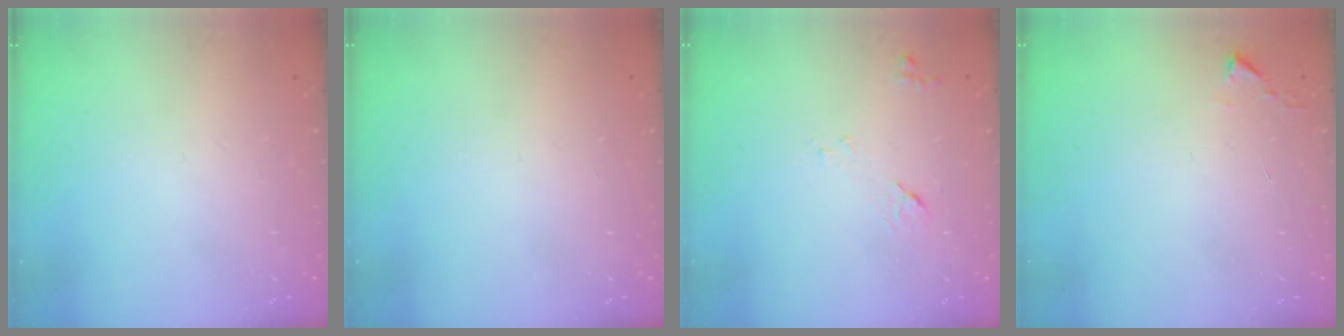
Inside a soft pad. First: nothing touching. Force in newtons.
{"total": 0.0}
{"total": 8.0, "press": 7.9, "slide": 0.8}
{"total": 2.4, "press": 2.4, "slide": 0.3}